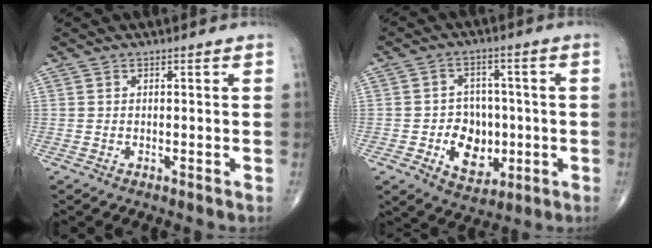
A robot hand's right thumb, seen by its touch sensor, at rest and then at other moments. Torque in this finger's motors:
{"motor_torque": [0.06, 0.30, 0.54, 0.33, 0.18]}